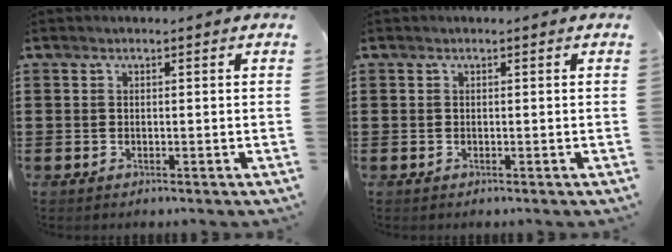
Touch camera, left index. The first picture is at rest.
{"total": 0.0}